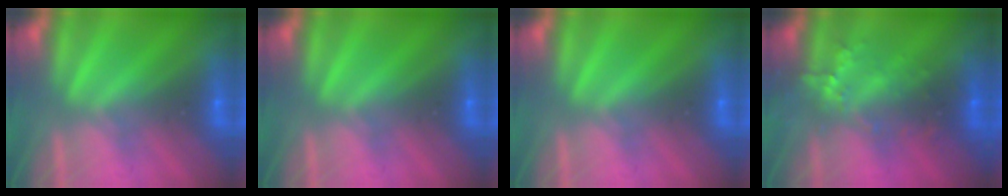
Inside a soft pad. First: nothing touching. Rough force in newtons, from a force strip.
{"total": 0.0}
{"total": 0.0}
{"total": 6.0}